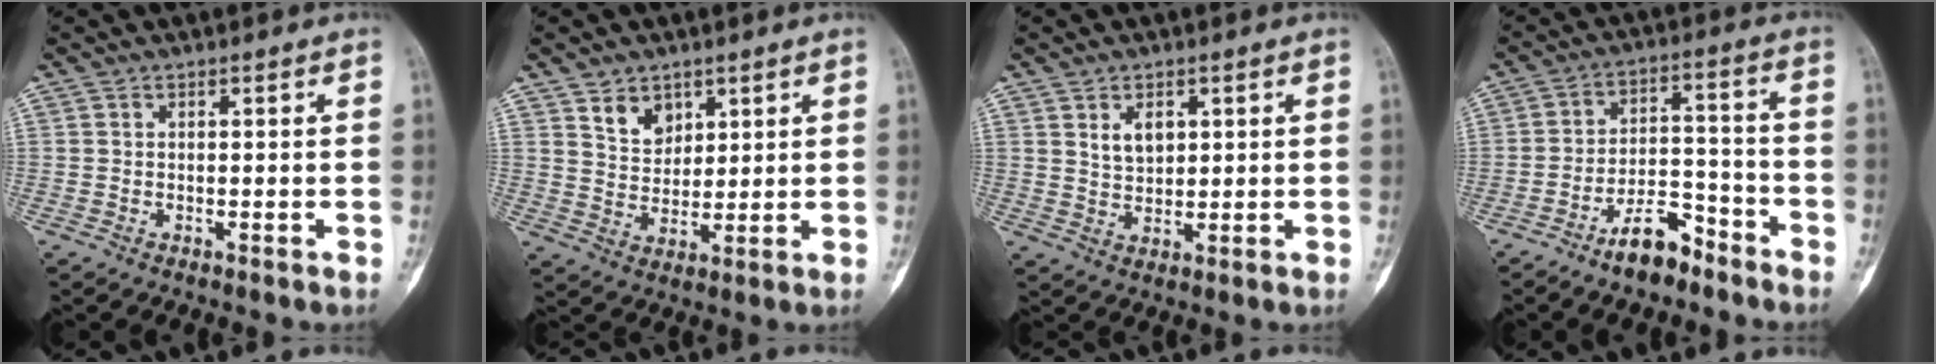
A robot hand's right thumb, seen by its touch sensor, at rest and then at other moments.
{"total": 6.2, "force": [3.6, 4.4, 2.6], "torque": [-0.019, -0.027, 0.071]}
{"total": 4.4, "force": [1.7, 2.9, 2.9], "torque": [-0.033, -0.014, 0.034]}
{"total": 8.7, "force": [-6.4, 3.6, 4.6], "torque": [-0.068, 0.059, -0.115]}